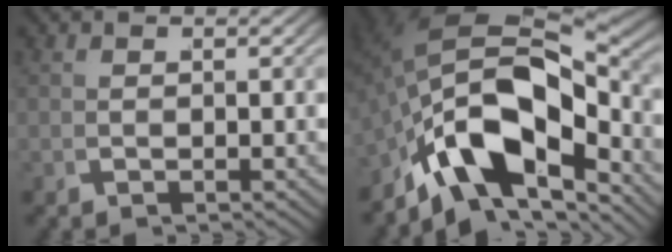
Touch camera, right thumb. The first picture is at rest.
{"total": 15.4, "force": [-0.5, 9.0, 12.6], "torque": [-0.231, -0.027, 0.002]}